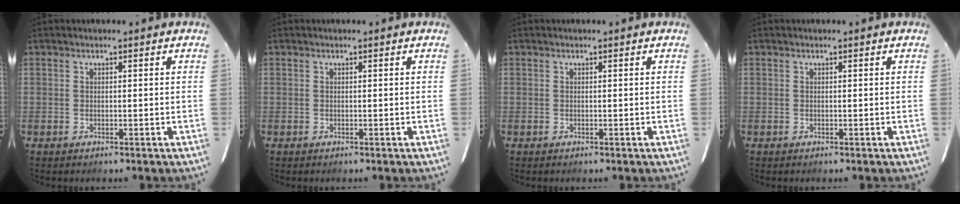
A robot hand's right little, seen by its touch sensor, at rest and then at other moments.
{"total": 0.0}
{"total": 0.0}
{"total": 0.0}